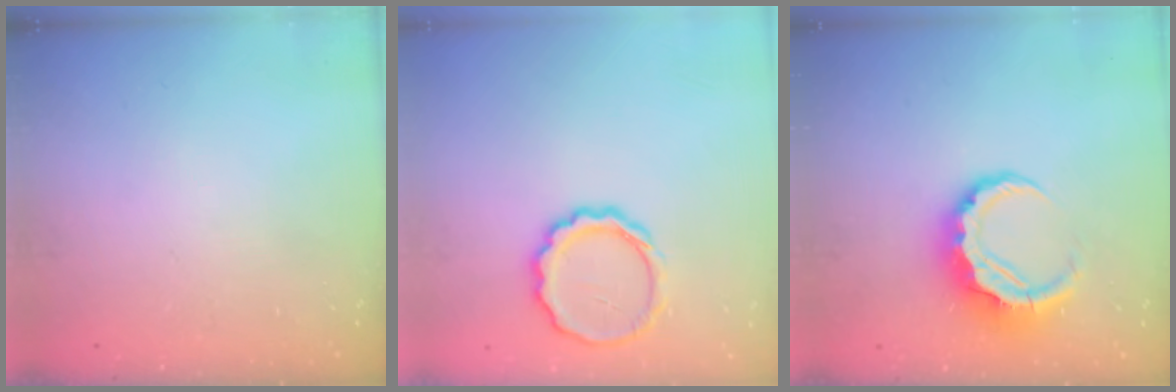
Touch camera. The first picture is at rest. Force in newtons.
{"total": 10.1, "press": 9.9, "slide": 2.2}
{"total": 9.1, "press": 9.0, "slide": 1.5}